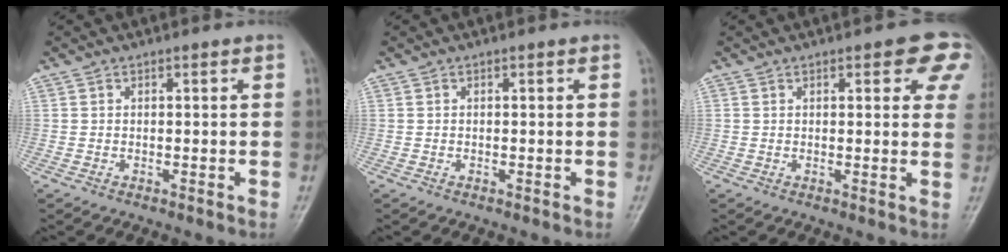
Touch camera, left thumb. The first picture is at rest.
{"total": 0.0}
{"total": 7.6, "force": [3.6, 3.3, 5.8], "torque": [-0.026, -0.008, 0.033]}